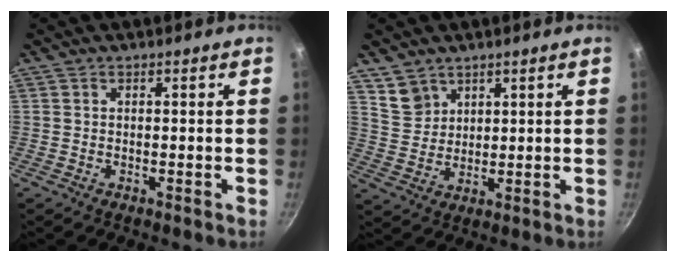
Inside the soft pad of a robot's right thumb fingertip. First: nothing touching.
{"total": 5.4, "force": [3.8, 3.8, 1.2], "torque": [0.001, -0.007, 0.082]}